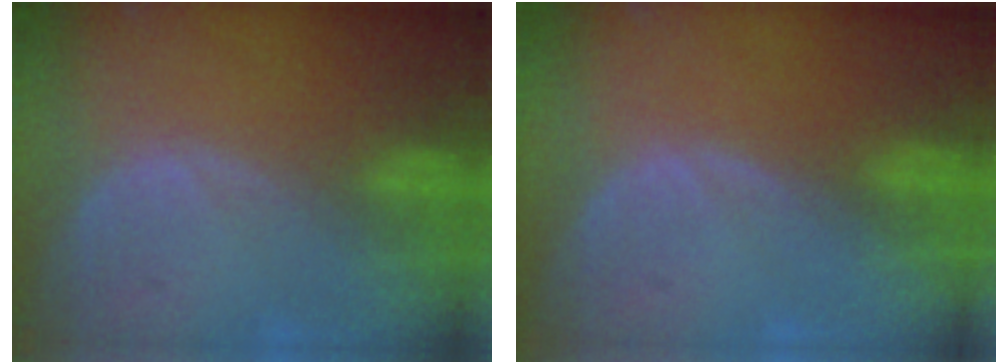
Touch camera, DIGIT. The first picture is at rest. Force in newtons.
{"total": 0.0}